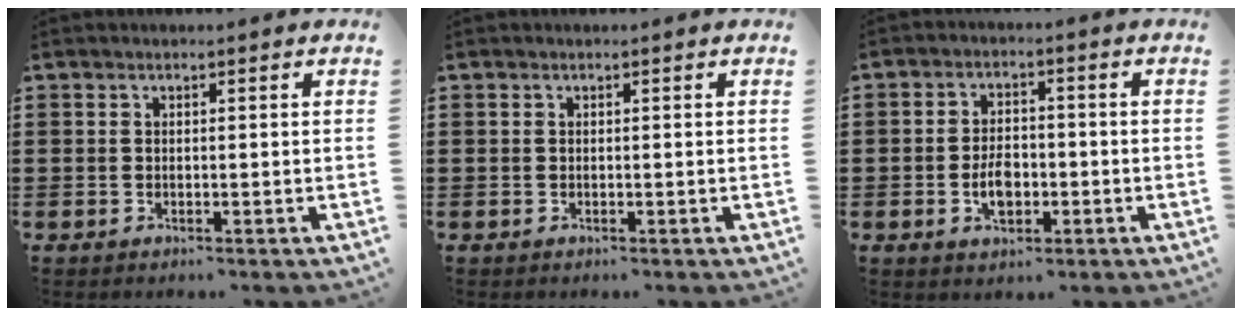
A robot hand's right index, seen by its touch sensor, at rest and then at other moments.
{"total": 0.0}
{"total": 4.7, "force": [-1.3, 2.8, 3.5], "torque": [-0.071, -0.002, -0.028]}